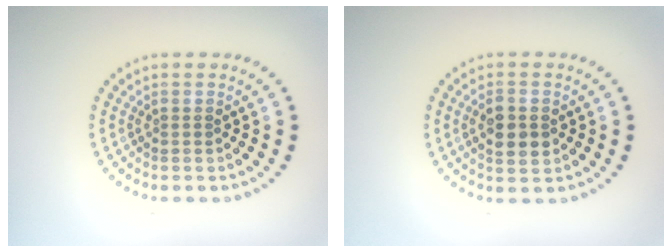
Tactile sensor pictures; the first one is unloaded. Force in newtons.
{"total": 3.0, "press": 3.0, "slide": 0.1}